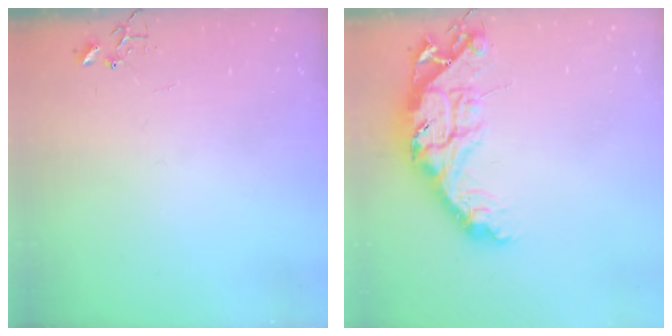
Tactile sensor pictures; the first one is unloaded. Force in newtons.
{"total": 18.3, "press": 18.3, "slide": 1.4}